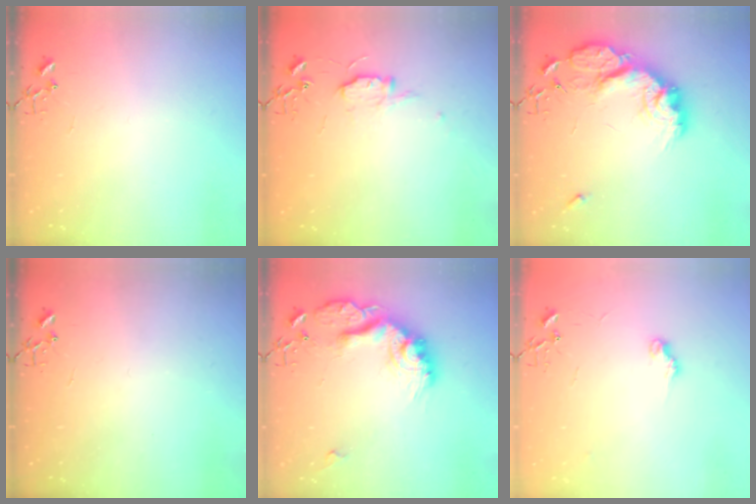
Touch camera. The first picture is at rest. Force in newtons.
{"total": 7.3, "press": 7.3, "slide": 0.7}
{"total": 19.6, "press": 19.6, "slide": 1.3}
{"total": 0.0}
{"total": 19.5, "press": 19.5, "slide": 1.0}
{"total": 7.1, "press": 7.1, "slide": 0.5}